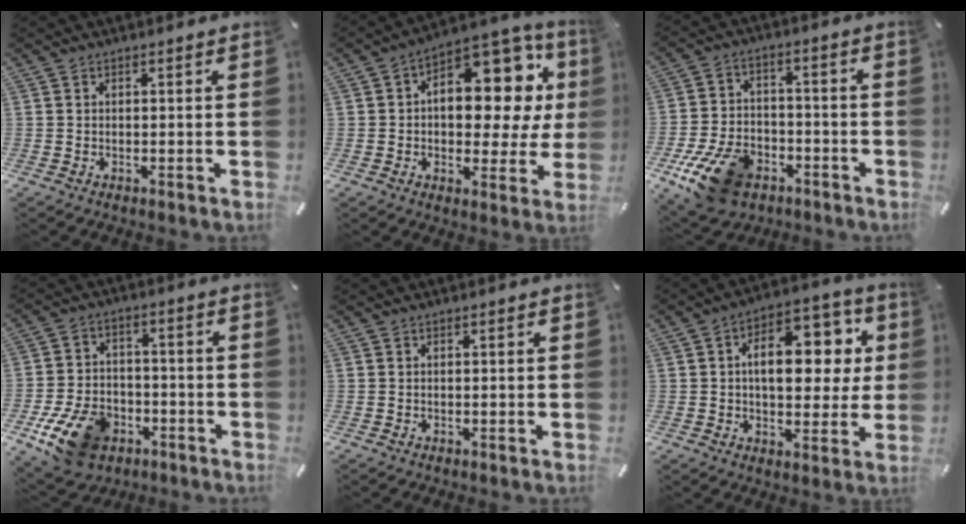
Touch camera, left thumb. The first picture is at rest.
{"total": 16.5, "force": [4.6, 9.5, 12.7], "torque": [-0.166, -0.043, 0.075]}
{"total": 15.0, "force": [-8.0, 9.5, 8.5], "torque": [-0.156, 0.049, -0.135]}
{"total": 13.6, "force": [-6.6, 9.2, 7.5], "torque": [-0.136, 0.039, -0.116]}
{"total": 0.0}
{"total": 15.7, "force": [3.5, 9.5, 12.0], "torque": [-0.161, -0.014, 0.060]}